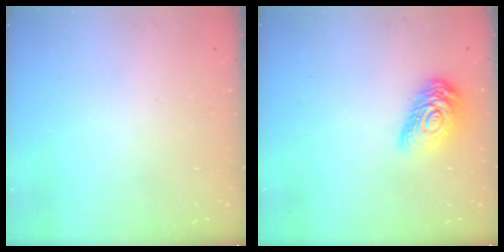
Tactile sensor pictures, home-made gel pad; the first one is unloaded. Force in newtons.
{"total": 12.6, "press": 12.6, "slide": 0.7}